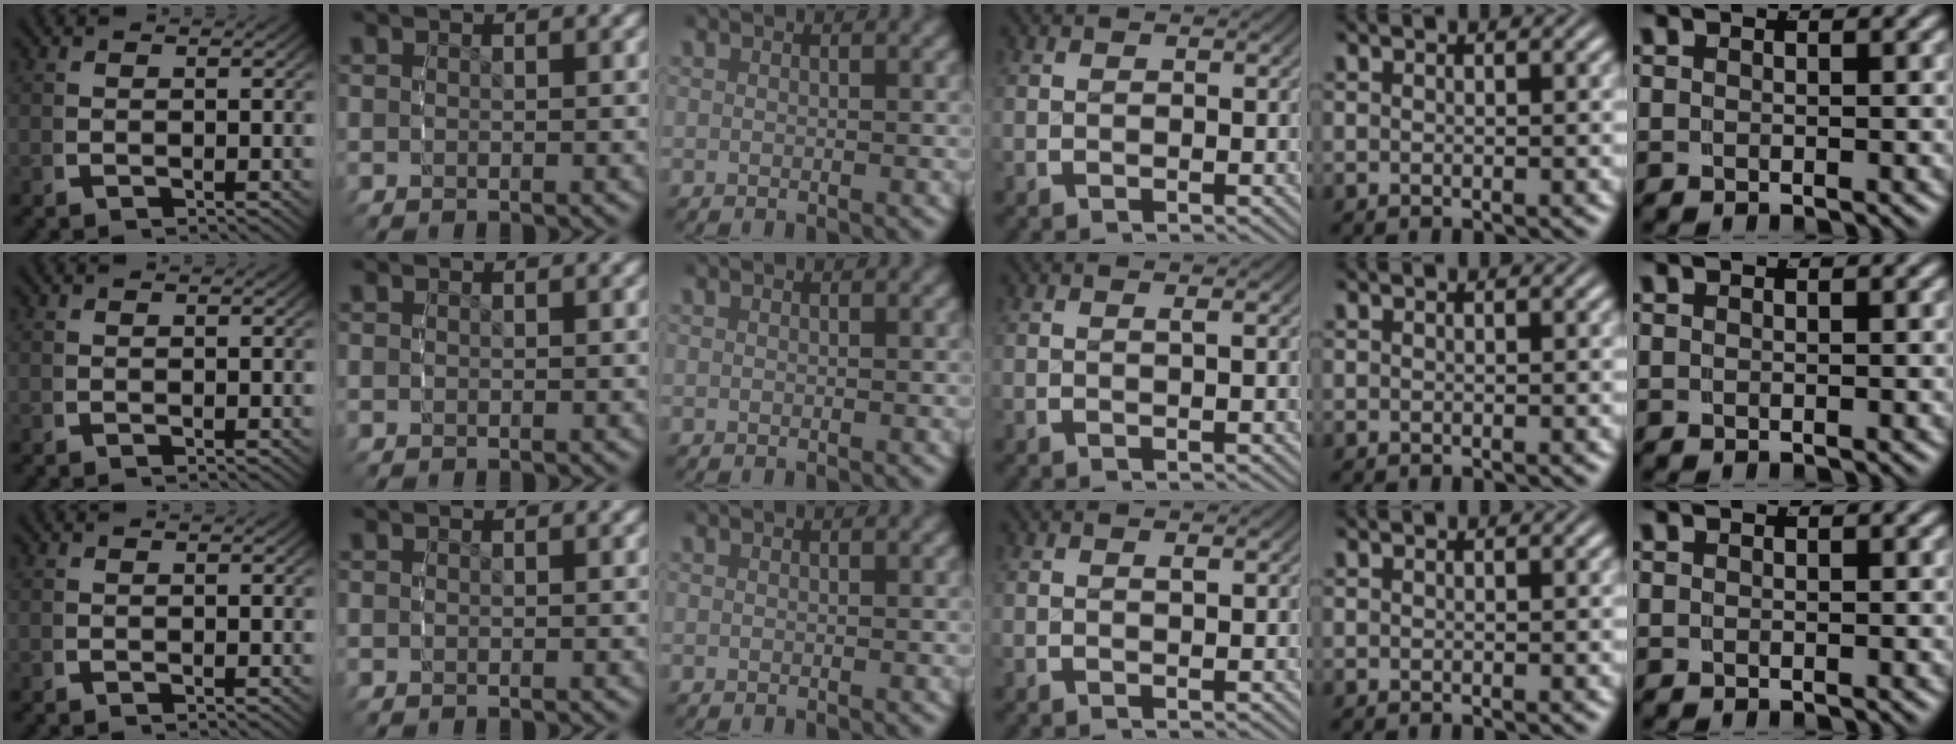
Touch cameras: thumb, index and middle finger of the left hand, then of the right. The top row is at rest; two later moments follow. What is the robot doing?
{"motion": "grasp_and_lifting", "object": "bowl"}